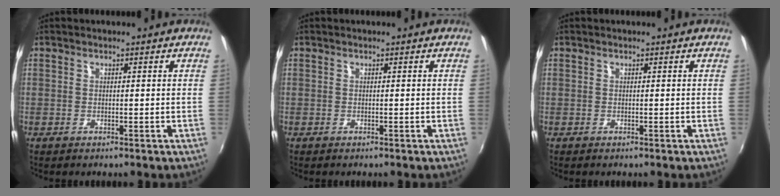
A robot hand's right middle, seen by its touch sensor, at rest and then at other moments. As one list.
[{"total": 0.0}, {"total": 0.0}]